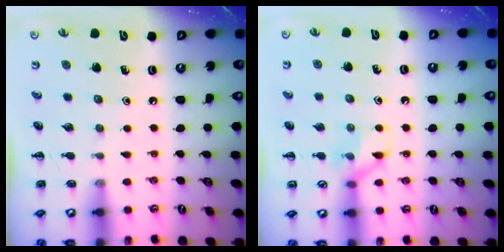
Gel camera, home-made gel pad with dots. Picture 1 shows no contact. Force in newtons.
{"total": 7.7, "press": 7.7, "slide": 0.6}